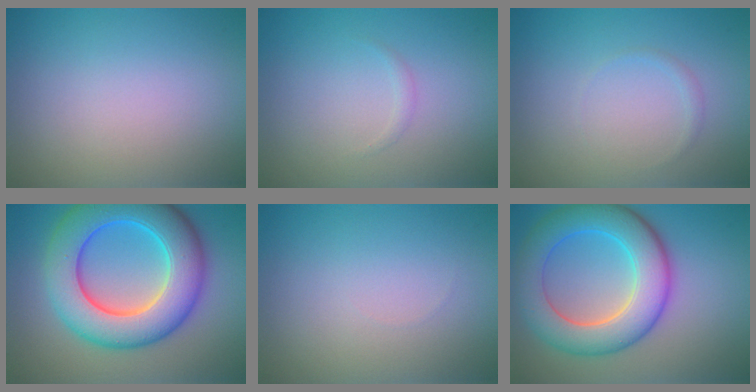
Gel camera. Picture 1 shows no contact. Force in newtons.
{"total": 0.5, "press": 0.5, "slide": 0.0}
{"total": 0.6, "press": 0.6, "slide": 0.0}
{"total": 11.3, "press": 11.3, "slide": 0.1}
{"total": 0.0}
{"total": 8.5, "press": 8.5, "slide": 0.6}